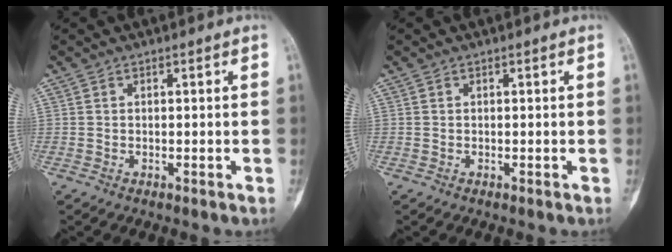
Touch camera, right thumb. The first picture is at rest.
{"total": 0.0}